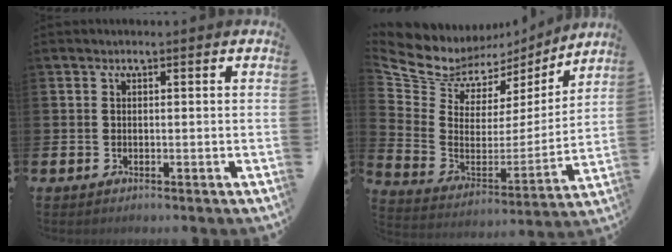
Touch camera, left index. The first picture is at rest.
{"total": 8.5, "force": [7.2, 4.3, 1.3], "torque": [-0.074, -0.052, 0.126]}